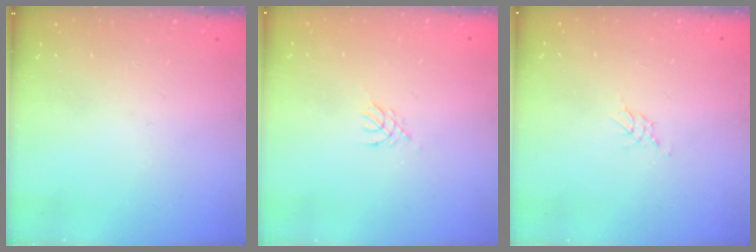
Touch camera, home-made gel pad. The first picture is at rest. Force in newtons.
{"total": 2.8, "press": 2.7, "slide": 0.6}
{"total": 1.4, "press": 1.4, "slide": 0.2}